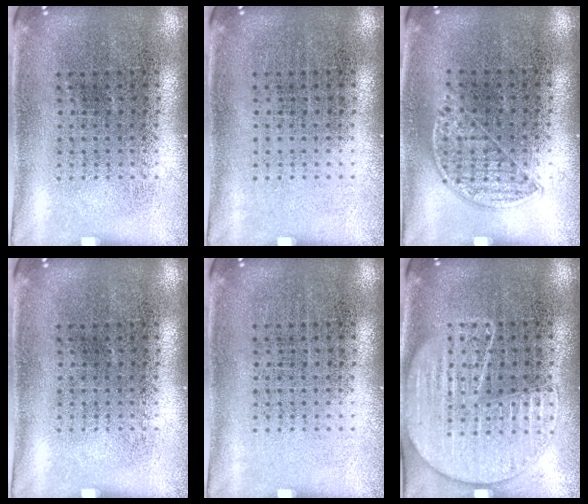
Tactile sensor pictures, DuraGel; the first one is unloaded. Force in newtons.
{"total": 0.0}
{"total": 0.8, "press": 0.6, "slide": 0.4}
{"total": 0.0}
{"total": 0.0}
{"total": 1.4, "press": 1.4, "slide": 0.2}